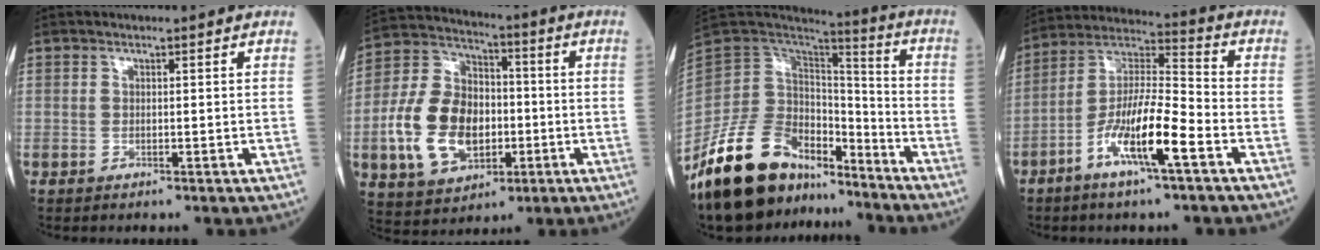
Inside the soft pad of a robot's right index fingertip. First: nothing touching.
{"total": 15.2, "force": [-2.9, 10.2, 10.9], "torque": [-0.251, 0.021, -0.044]}
{"total": 19.4, "force": [-14.5, 9.5, 8.6], "torque": [-0.169, 0.048, -0.252]}
{"total": 12.4, "force": [-5.5, 1.5, 11.0], "torque": [-0.217, -0.001, -0.104]}